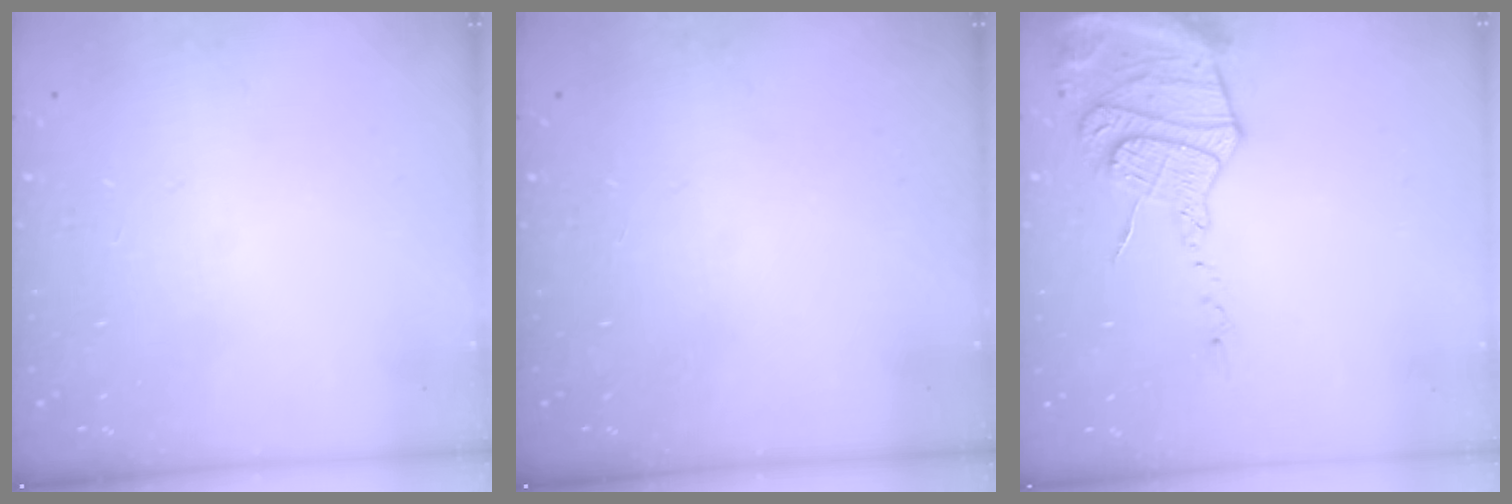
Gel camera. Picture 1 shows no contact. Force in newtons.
{"total": 0.0}
{"total": 16.4, "press": 16.3, "slide": 1.7}